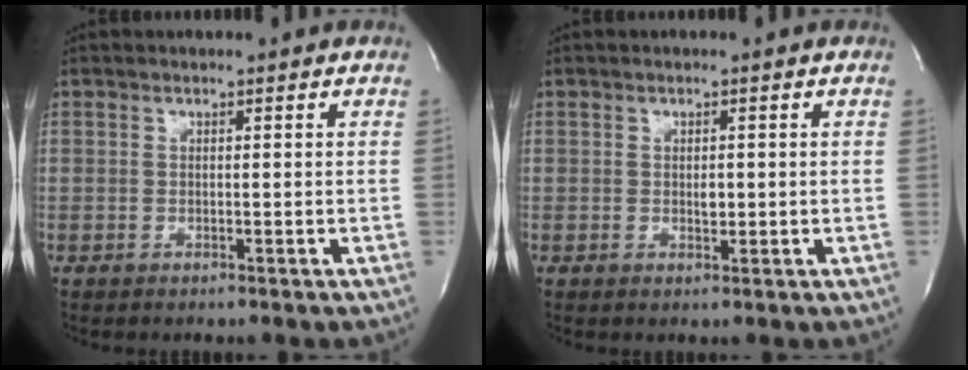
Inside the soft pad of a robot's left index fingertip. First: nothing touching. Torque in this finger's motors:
{"motor_torque": [0.17, -0.07, 0.00, 0.00]}